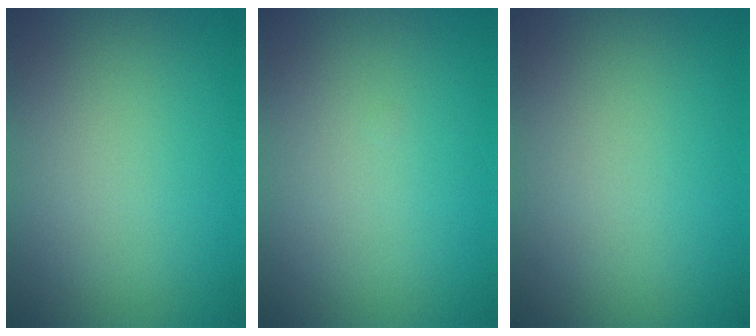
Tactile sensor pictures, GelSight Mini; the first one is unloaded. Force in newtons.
{"total": 0.0}
{"total": 0.0}